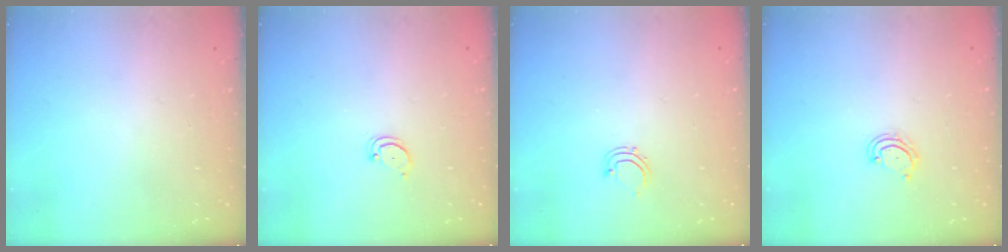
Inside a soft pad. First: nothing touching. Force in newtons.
{"total": 2.7, "press": 2.7, "slide": 0.2}
{"total": 3.9, "press": 3.8, "slide": 0.7}
{"total": 4.4, "press": 4.3, "slide": 0.3}